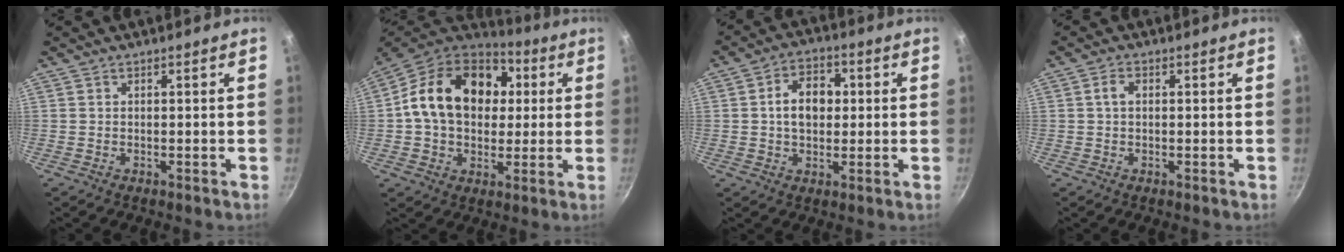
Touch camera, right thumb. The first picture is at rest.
{"total": 21.6, "force": [3.8, 16.0, 14.1], "torque": [-0.219, 0.022, 0.052]}
{"total": 8.8, "force": [0.9, 6.3, 6.1], "torque": [-0.067, 0.015, 0.006]}
{"total": 2.2, "force": [0.3, 1.5, 1.6], "torque": [-0.027, 0.006, 0.003]}